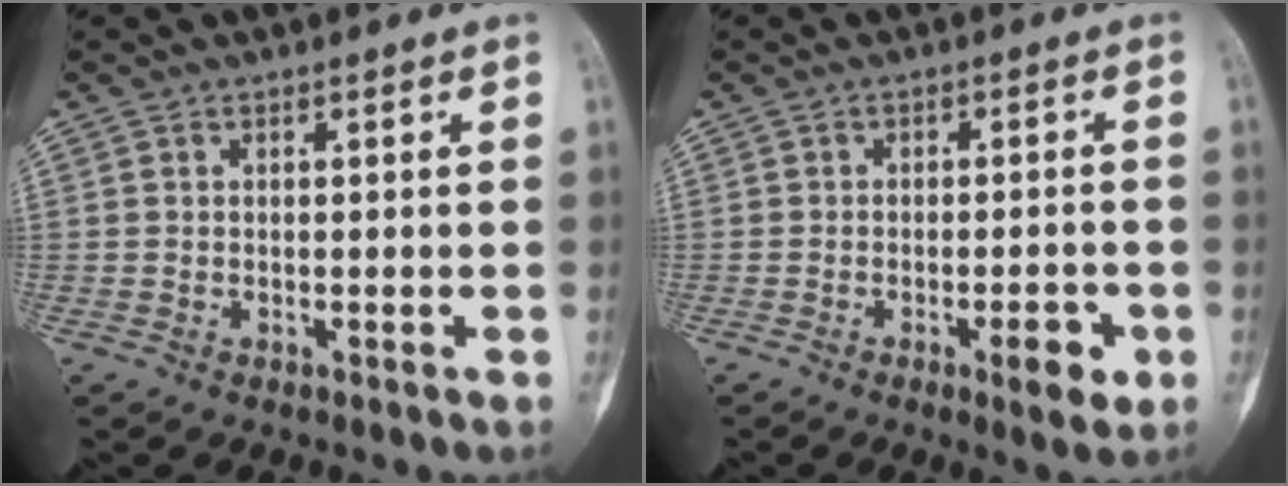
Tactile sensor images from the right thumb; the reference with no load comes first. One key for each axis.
{"total": 5.6, "fx": -2.3, "fy": 2.0, "fz": 4.8, "tx": -0.051, "ty": 0.006, "tz": -0.029}